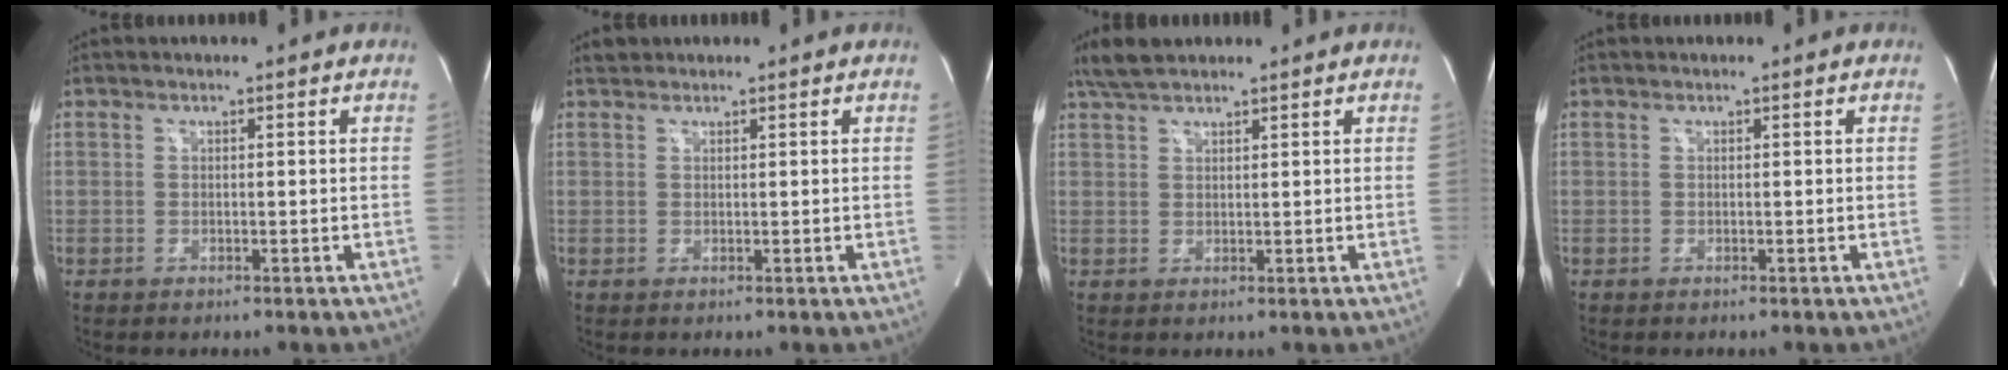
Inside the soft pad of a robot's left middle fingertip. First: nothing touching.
{"total": 1.0, "force": [0.9, 0.4, 0.0], "torque": [-0.004, 0.009, 0.015]}
{"total": 4.0, "force": [3.5, 0.9, 1.9], "torque": [-0.052, 0.014, 0.069]}
{"total": 0.0}